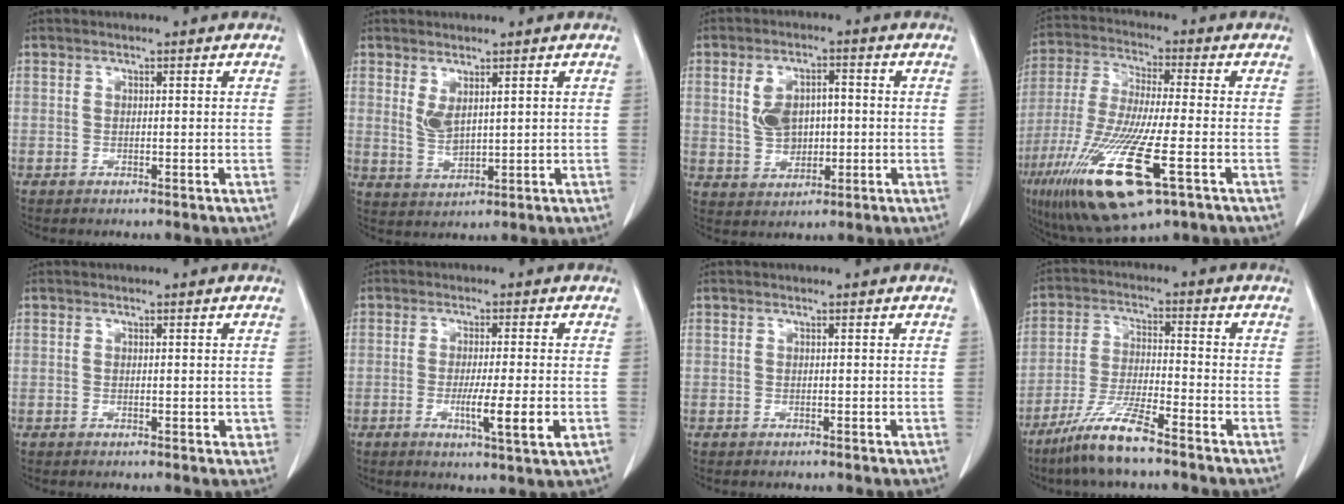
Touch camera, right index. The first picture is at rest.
{"total": 3.7, "force": [1.6, 1.2, 3.1], "torque": [-0.066, -0.005, 0.044]}
{"total": 6.6, "force": [0.5, 4.3, 5.1], "torque": [-0.099, 0.015, 0.019]}
{"total": 17.1, "force": [-7.3, 2.3, 15.3], "torque": [-0.327, -0.049, -0.130]}
{"total": 1.7, "force": [0.0, 0.8, 1.4], "torque": [-0.017, -0.002, 0.005]}
{"total": 7.0, "force": [-1.7, -0.2, 6.8], "torque": [-0.110, -0.017, -0.026]}
{"total": 0.0}
{"total": 8.6, "force": [-6.4, 0.4, 5.8], "torque": [-0.122, -0.022, -0.129]}